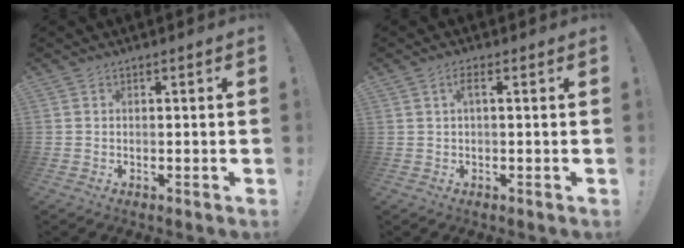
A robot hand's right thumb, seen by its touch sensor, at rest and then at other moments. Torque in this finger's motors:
{"motor_torque": [0.28, 0.24, 0.24, -0.22, 0.00]}